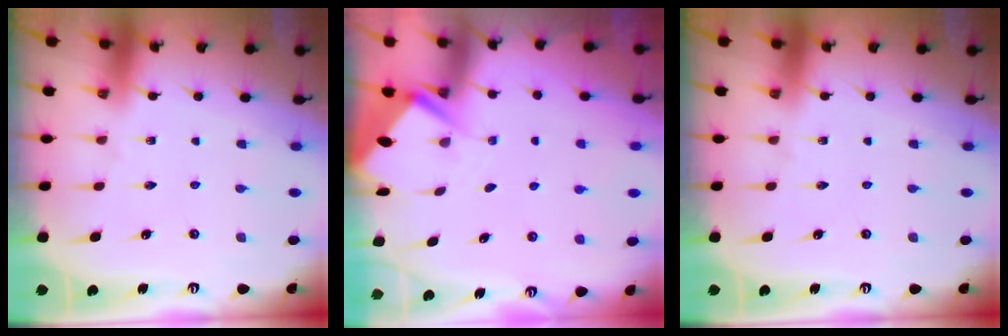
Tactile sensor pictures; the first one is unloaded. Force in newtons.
{"total": 2.9, "press": 2.9, "slide": 0.4}
{"total": 0.0}